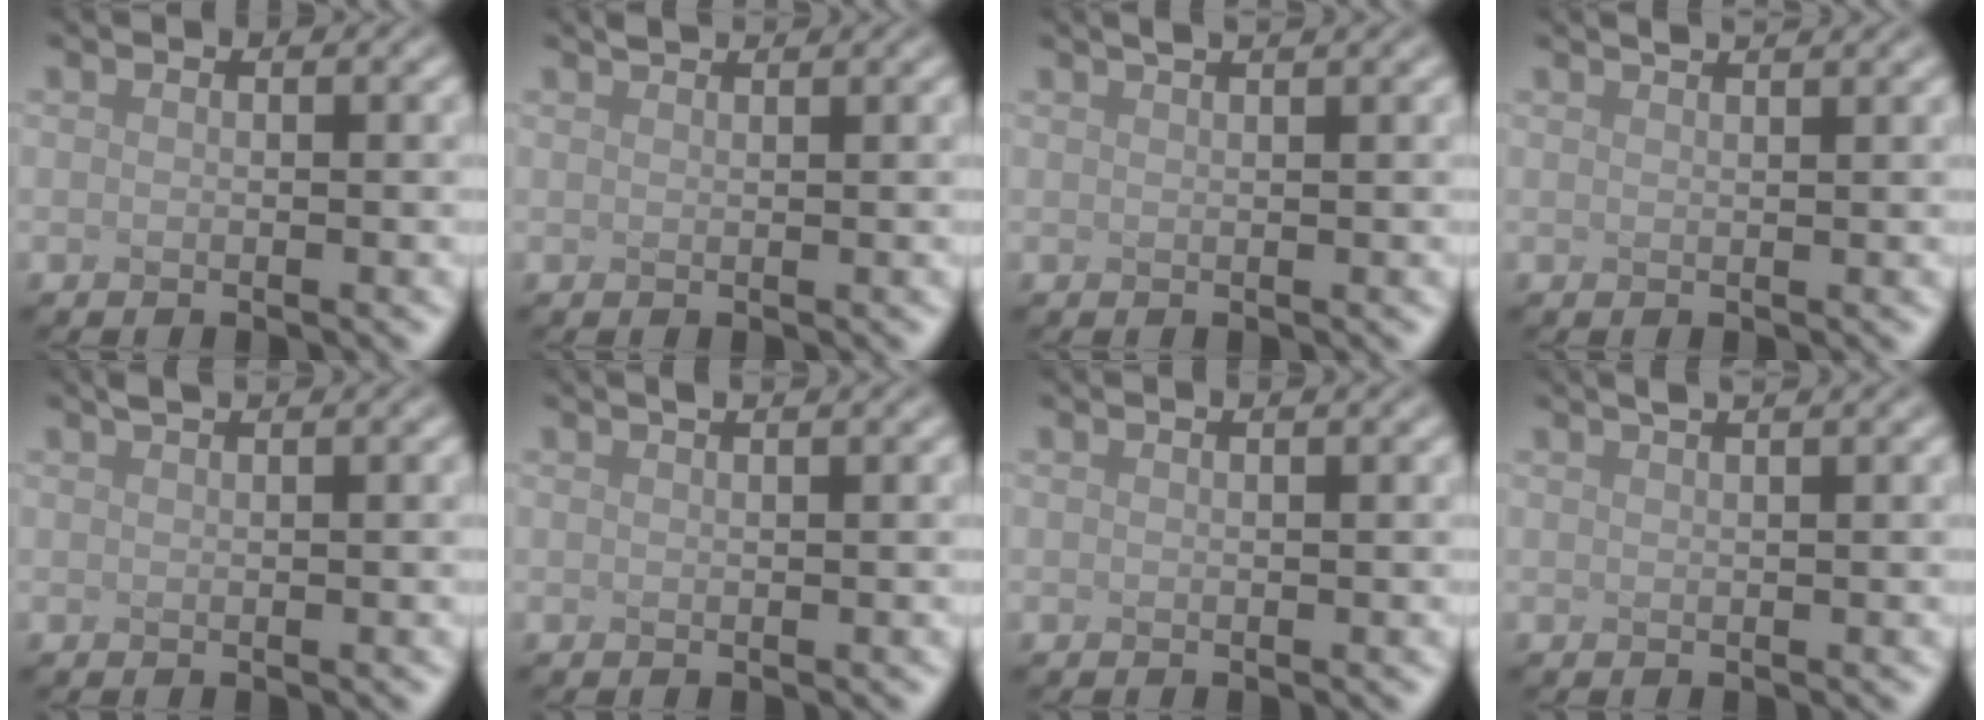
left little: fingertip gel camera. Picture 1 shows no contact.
{"total": 1.3, "force": [1.2, 0.1, 0.3], "torque": [-0.001, 0.003, 0.014]}
{"total": 3.4, "force": [2.4, 1.2, 2.1], "torque": [-0.005, 0.028, 0.000]}
{"total": 2.9, "force": [2.3, 0.9, 1.5], "torque": [0.002, 0.021, 0.000]}
{"total": 1.7, "force": [1.4, 0.3, 1.0], "torque": [-0.010, 0.011, 0.007]}
{"total": 2.6, "force": [1.7, 1.0, 1.6], "torque": [-0.002, 0.018, -0.008]}
{"total": 1.1, "force": [0.8, 0.4, 0.7], "torque": [-0.006, 0.006, -0.002]}
{"total": 3.9, "force": [2.6, 1.4, 2.5], "torque": [-0.012, 0.032, 0.005]}